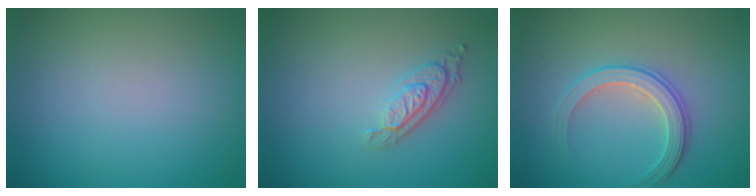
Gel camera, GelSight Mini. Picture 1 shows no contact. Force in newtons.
{"total": 2.9, "press": 2.0, "slide": 2.0}
{"total": 3.0, "press": 2.9, "slide": 0.3}